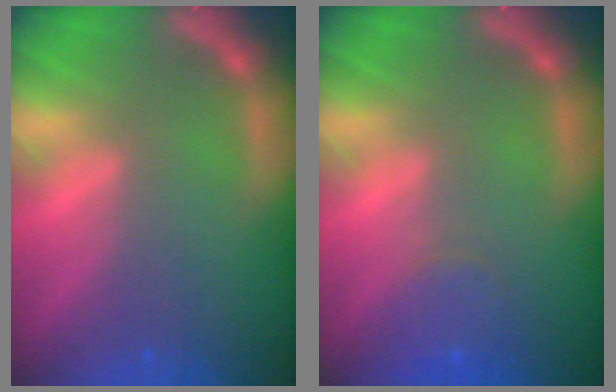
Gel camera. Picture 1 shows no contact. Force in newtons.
{"total": 3.0}